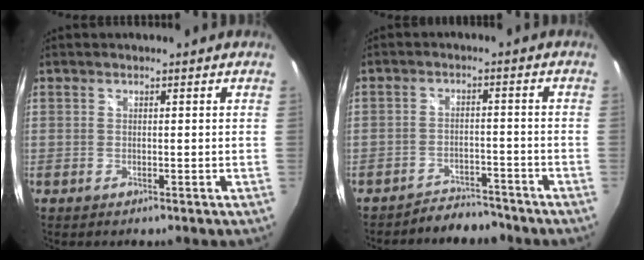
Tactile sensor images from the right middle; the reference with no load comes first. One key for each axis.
{"total": 5.8, "fx": -5.4, "fy": 1.9, "fz": 0.5, "tx": -0.020, "ty": 0.010, "tz": -0.075}